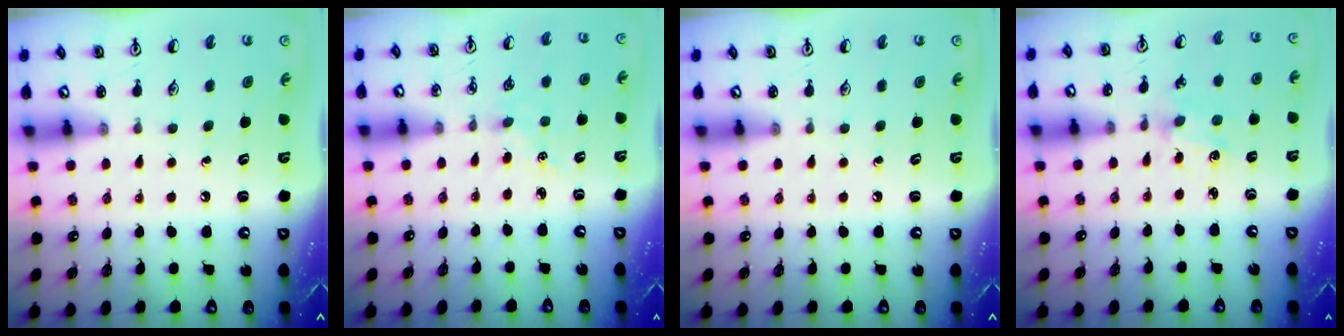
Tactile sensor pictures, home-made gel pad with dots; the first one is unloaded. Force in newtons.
{"total": 3.3, "press": 3.3, "slide": 0.4}
{"total": 0.0}
{"total": 1.6, "press": 1.5, "slide": 0.4}